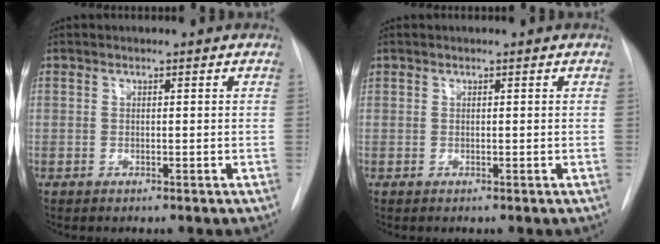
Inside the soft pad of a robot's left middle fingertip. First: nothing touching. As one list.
[{"total": 0.0}]